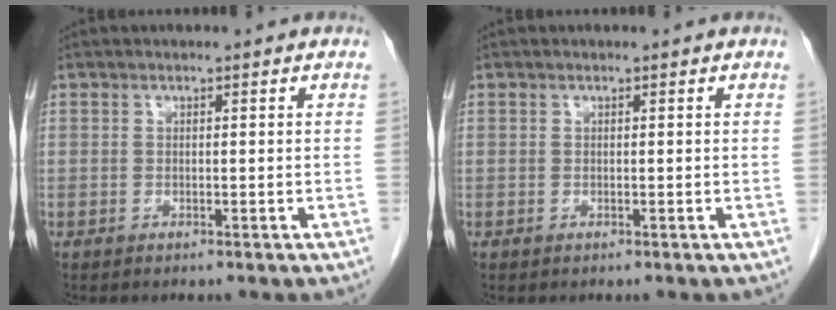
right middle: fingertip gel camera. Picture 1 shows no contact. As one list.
[{"total": 0.0}]